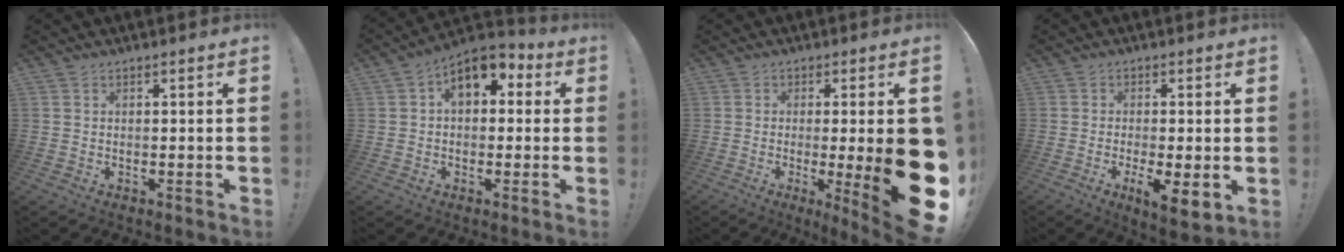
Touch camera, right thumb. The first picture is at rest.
{"total": 9.9, "force": [4.0, 6.1, 6.7], "torque": [-0.101, -0.007, 0.077]}
{"total": 19.0, "force": [-2.4, 3.0, 18.6], "torque": [-0.258, -0.015, -0.022]}
{"total": 7.1, "force": [-1.4, 1.7, 6.8], "torque": [-0.095, -0.010, -0.016]}